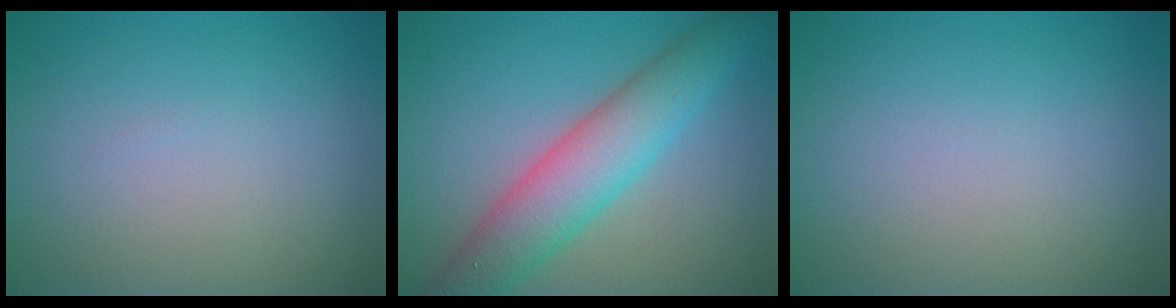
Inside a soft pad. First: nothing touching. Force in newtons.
{"total": 6.8, "press": 6.8, "slide": 0.2}
{"total": 0.0}